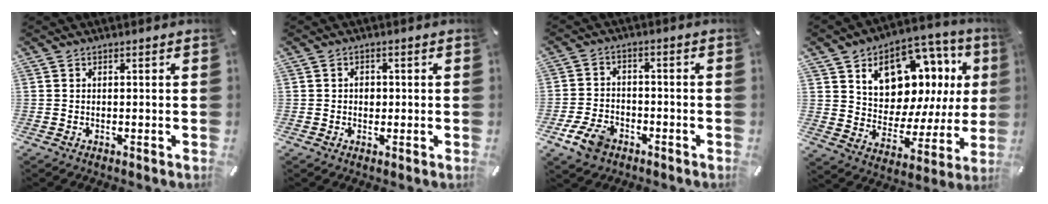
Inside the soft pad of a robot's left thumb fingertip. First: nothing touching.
{"total": 2.1, "force": [-0.1, 1.8, 1.2], "torque": [-0.016, 0.003, -0.007]}
{"total": 7.9, "force": [-4.1, 5.2, 4.2], "torque": [-0.091, 0.017, -0.076]}
{"total": 14.9, "force": [8.6, 9.6, 7.4], "torque": [-0.116, -0.067, 0.154]}